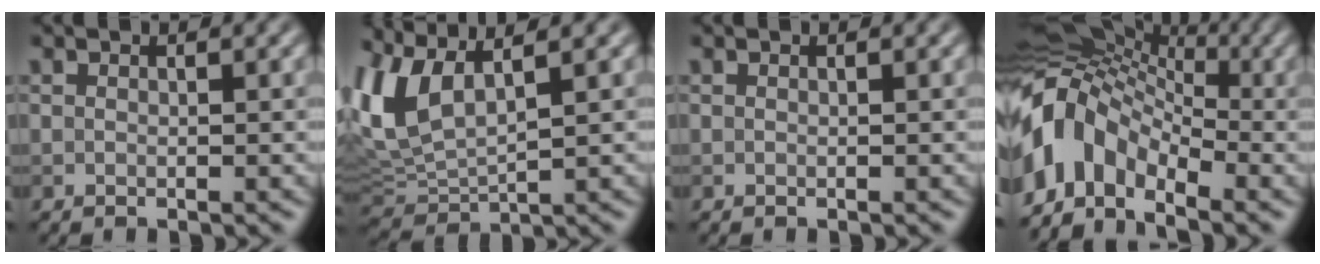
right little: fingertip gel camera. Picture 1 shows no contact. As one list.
[{"total": 6.6, "force": [2.8, 3.1, 5.2], "torque": [-0.136, 0.007, 0.057]}, {"total": 0.0}, {"total": 9.4, "force": [-3.2, 6.6, 5.9], "torque": [-0.108, 0.006, -0.073]}]